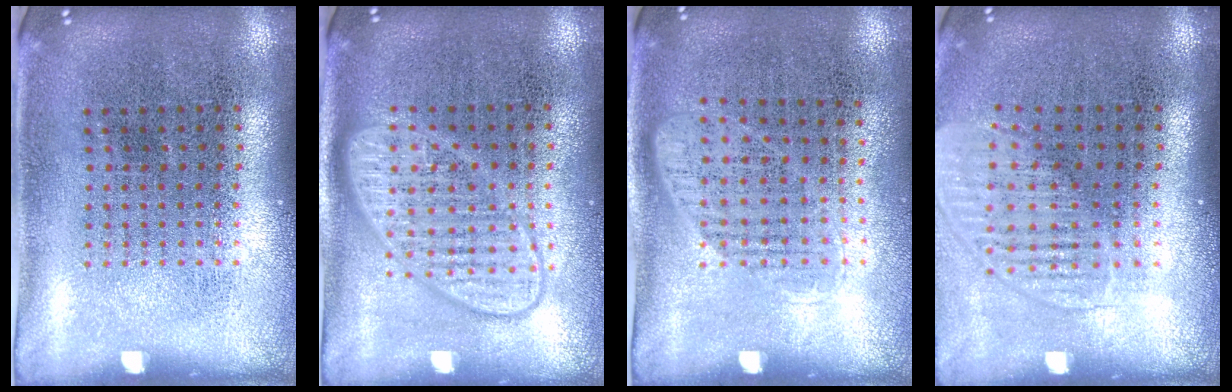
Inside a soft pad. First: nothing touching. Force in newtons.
{"total": 2.9, "press": 2.9, "slide": 0.4}
{"total": 1.1, "press": 0.9, "slide": 0.6}
{"total": 1.3, "press": 1.1, "slide": 0.7}